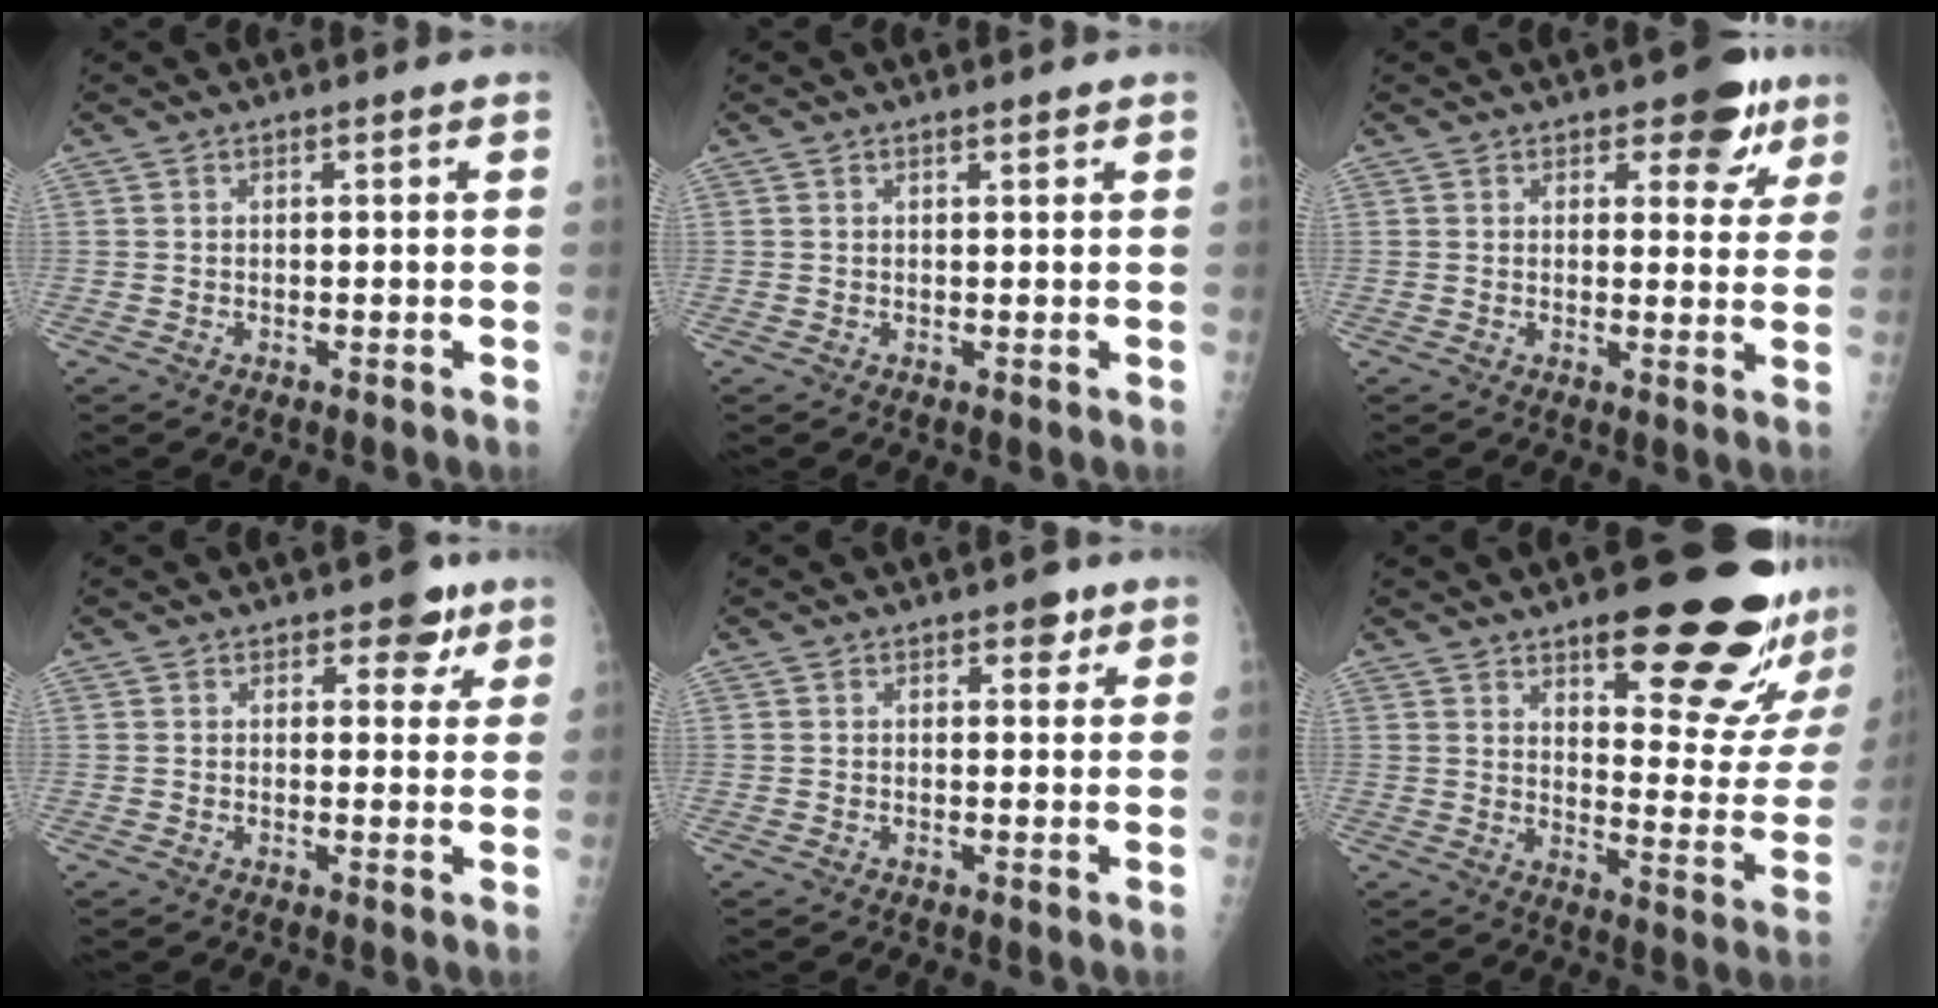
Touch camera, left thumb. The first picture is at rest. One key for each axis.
{"total": 0.7, "fx": 0.6, "fy": 0.2, "fz": 0.4, "tx": -0.007, "ty": -0.003, "tz": 0.009}
{"total": 6.8, "fx": 4.3, "fy": 3.6, "fz": 3.7, "tx": -0.006, "ty": -0.019, "tz": 0.052}
{"total": 4.5, "fx": 2.6, "fy": 2.9, "fz": 2.2, "tx": 0.006, "ty": -0.009, "tz": 0.029}
{"total": 2.3, "fx": 1.3, "fy": 1.5, "fz": 1.1, "tx": 0.003, "ty": -0.004, "tz": 0.014}
{"total": 22.2, "fx": 14.7, "fy": 6.4, "fz": 15.4, "tx": -0.161, "ty": -0.101, "tz": 0.198}